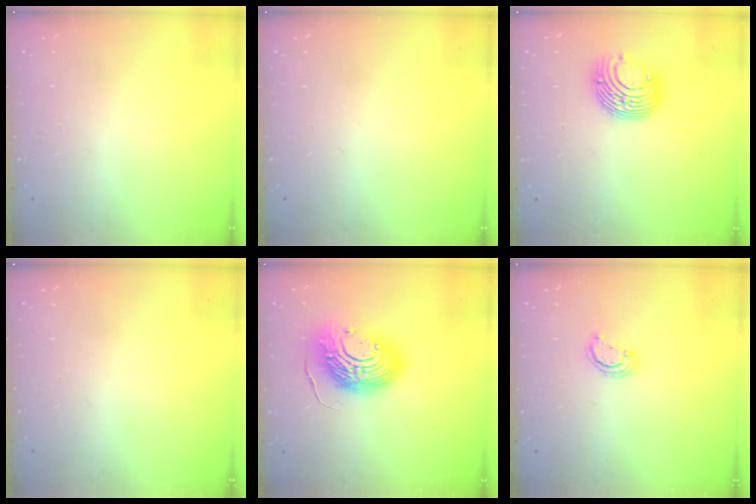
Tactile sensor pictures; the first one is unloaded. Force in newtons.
{"total": 0.0}
{"total": 10.6, "press": 10.6, "slide": 0.3}
{"total": 0.0}
{"total": 17.7, "press": 17.6, "slide": 1.6}
{"total": 2.5, "press": 2.5, "slide": 0.2}